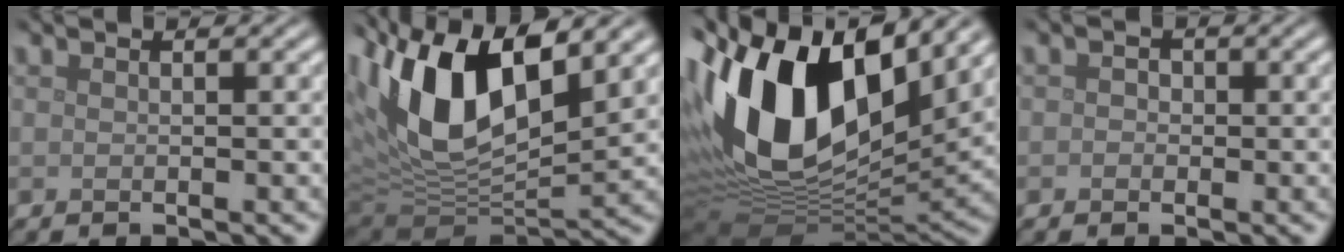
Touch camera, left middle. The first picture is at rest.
{"total": 13.4, "force": [4.4, 6.0, 11.1], "torque": [-0.206, -0.002, 0.079]}
{"total": 17.4, "force": [4.7, 9.8, 13.6], "torque": [-0.280, 0.002, 0.078]}
{"total": 0.9, "force": [0.0, 0.8, 0.3], "torque": [-0.003, -0.004, -0.005]}